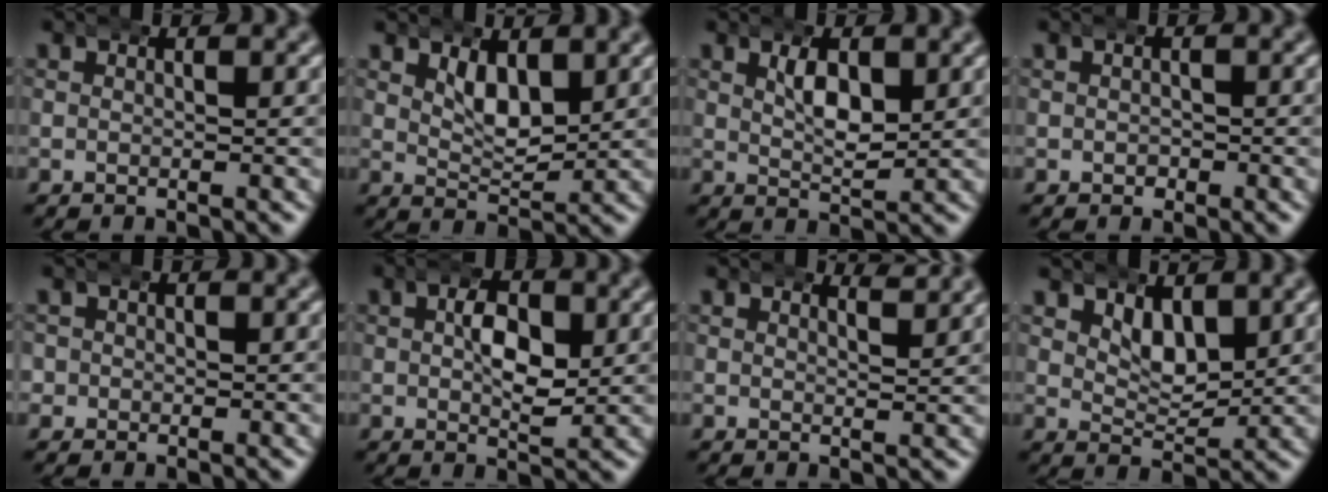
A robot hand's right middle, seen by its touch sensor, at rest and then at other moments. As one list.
[{"total": 3.0, "force": [1.7, 1.3, 2.2], "torque": [-0.033, -0.016, 0.030]}, {"total": 2.7, "force": [1.1, 1.0, 2.2], "torque": [-0.036, -0.013, 0.021]}, {"total": 0.7, "force": [-0.3, 0.6, 0.0], "torque": [0.003, -0.001, -0.007]}, {"total": 2.1, "force": [0.0, 2.1, 0.1], "torque": [-0.011, -0.001, -0.008]}, {"total": 3.8, "force": [0.8, 1.9, 3.2], "torque": [-0.050, -0.013, 0.014]}, {"total": 1.9, "force": [1.8, 0.0, 0.6], "torque": [-0.007, -0.009, 0.029]}, {"total": 3.1, "force": [2.0, 1.5, 1.9], "torque": [-0.029, -0.015, 0.035]}]